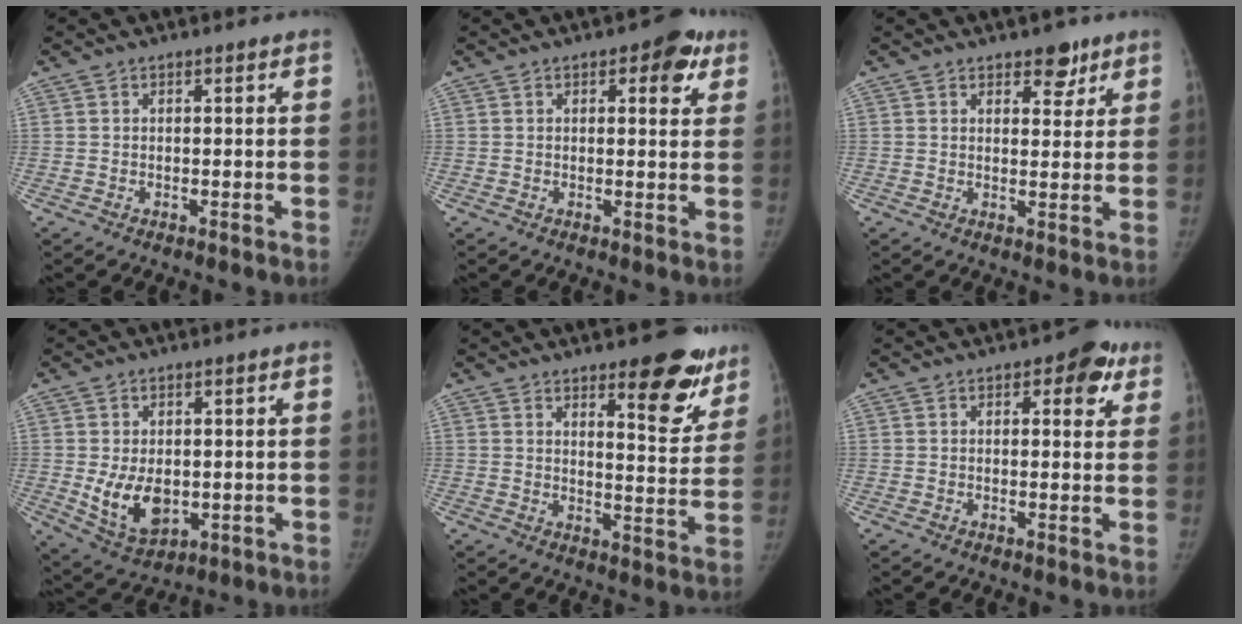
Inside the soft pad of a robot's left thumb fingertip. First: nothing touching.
{"total": 5.5, "force": [2.6, 2.8, 4.0], "torque": [-0.023, -0.007, 0.024]}
{"total": 4.6, "force": [3.1, 2.5, 2.3], "torque": [-0.003, -0.018, 0.042]}
{"total": 9.2, "force": [-0.8, 6.1, 6.9], "torque": [-0.100, -0.013, 0.005]}
{"total": 12.7, "force": [8.3, 4.4, 8.5], "torque": [-0.060, -0.056, 0.113]}
{"total": 5.4, "force": [2.5, 3.0, 3.8], "torque": [-0.016, -0.006, 0.022]}